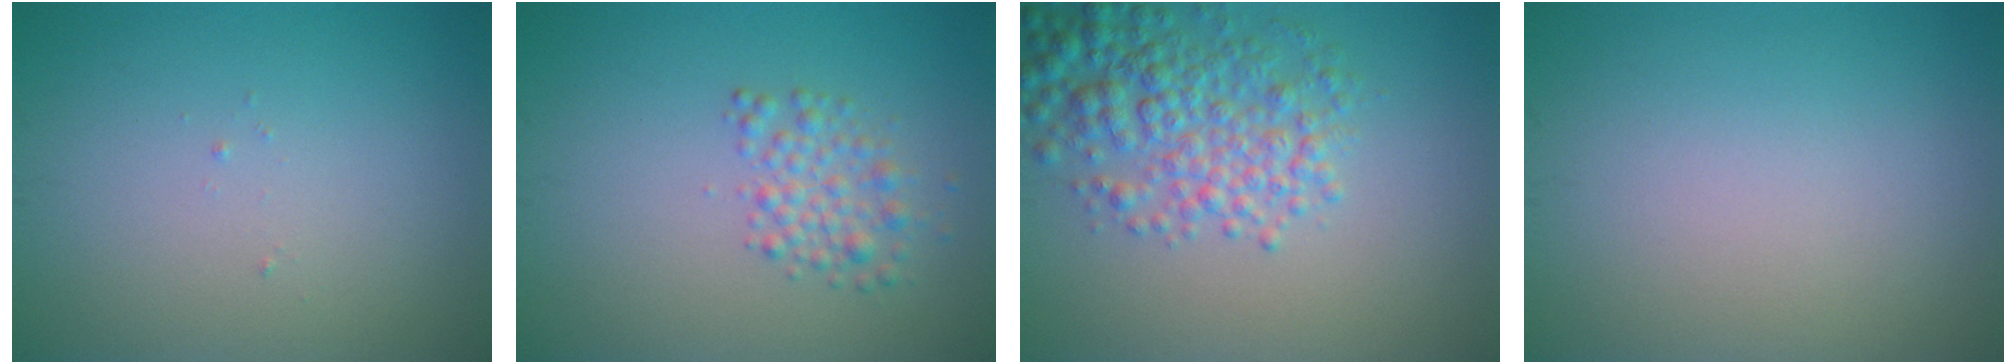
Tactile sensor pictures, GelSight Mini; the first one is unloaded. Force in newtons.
{"total": 2.3, "press": 2.3, "slide": 0.0}
{"total": 5.3, "press": 5.3, "slide": 0.1}
{"total": 0.0}